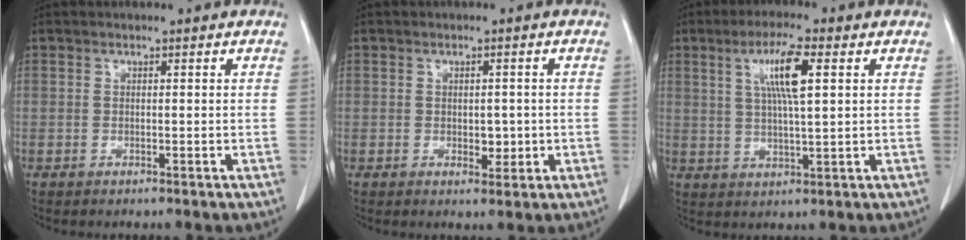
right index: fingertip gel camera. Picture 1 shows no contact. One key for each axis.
{"total": 2.7, "fx": -0.4, "fy": 1.6, "fz": 2.1, "tx": -0.022, "ty": 0.000, "tz": 0.001}
{"total": 7.7, "fx": 2.5, "fy": 0.5, "fz": 7.2, "tx": -0.136, "ty": 0.004, "tz": 0.046}